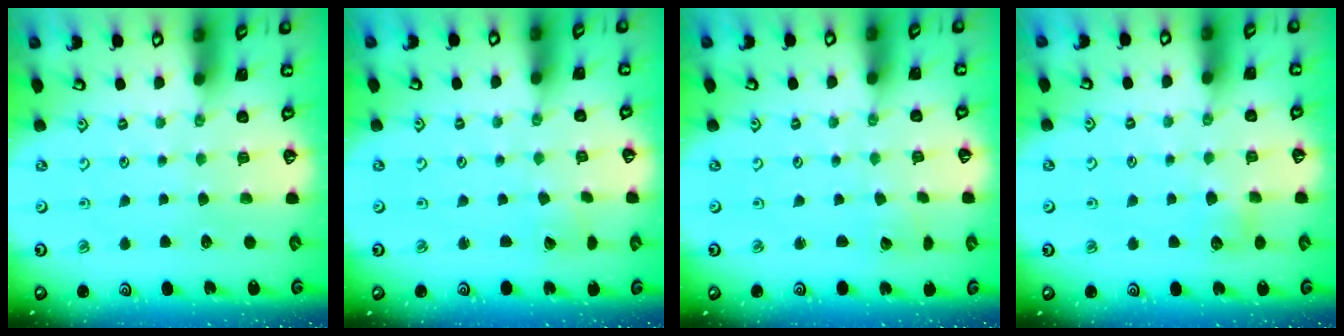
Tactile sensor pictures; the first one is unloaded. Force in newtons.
{"total": 2.6, "press": 2.6, "slide": 0.2}
{"total": 1.5, "press": 1.5, "slide": 0.0}
{"total": 5.5, "press": 5.5, "slide": 0.6}